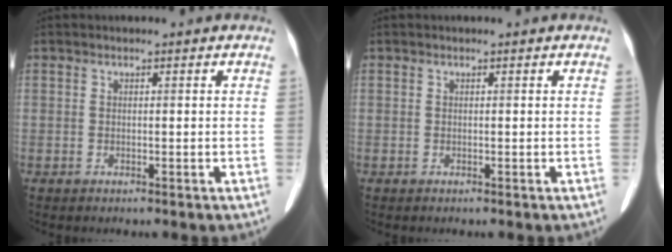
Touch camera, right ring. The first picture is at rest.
{"total": 0.0}